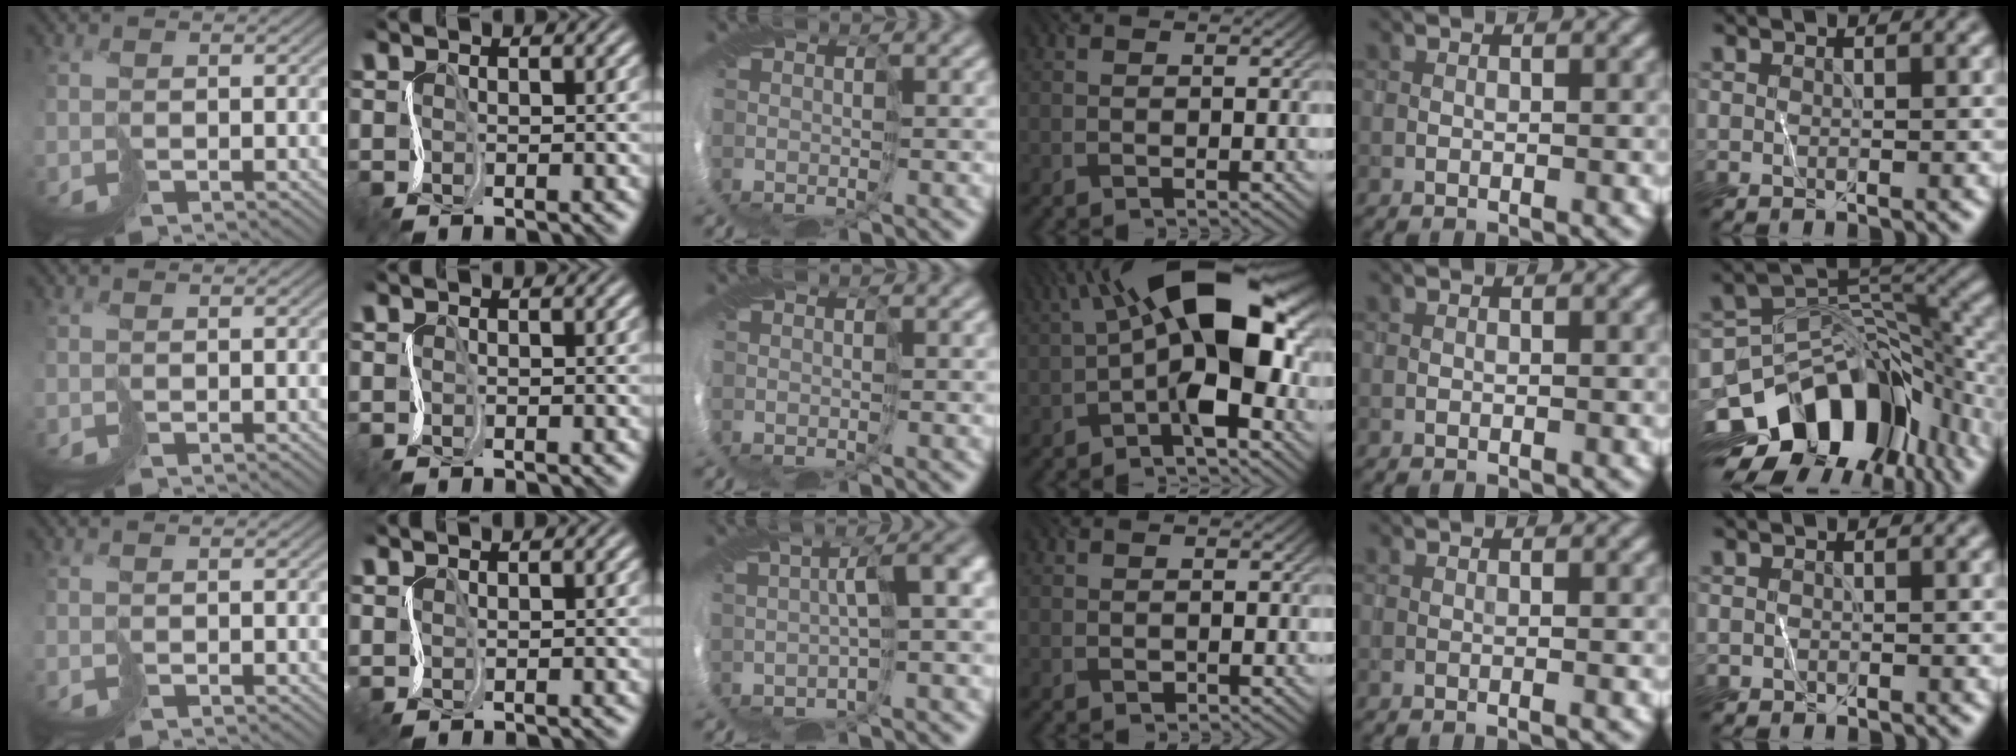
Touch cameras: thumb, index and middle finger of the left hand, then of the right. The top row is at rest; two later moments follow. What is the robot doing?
{"motion": "cut", "object": "paper"}